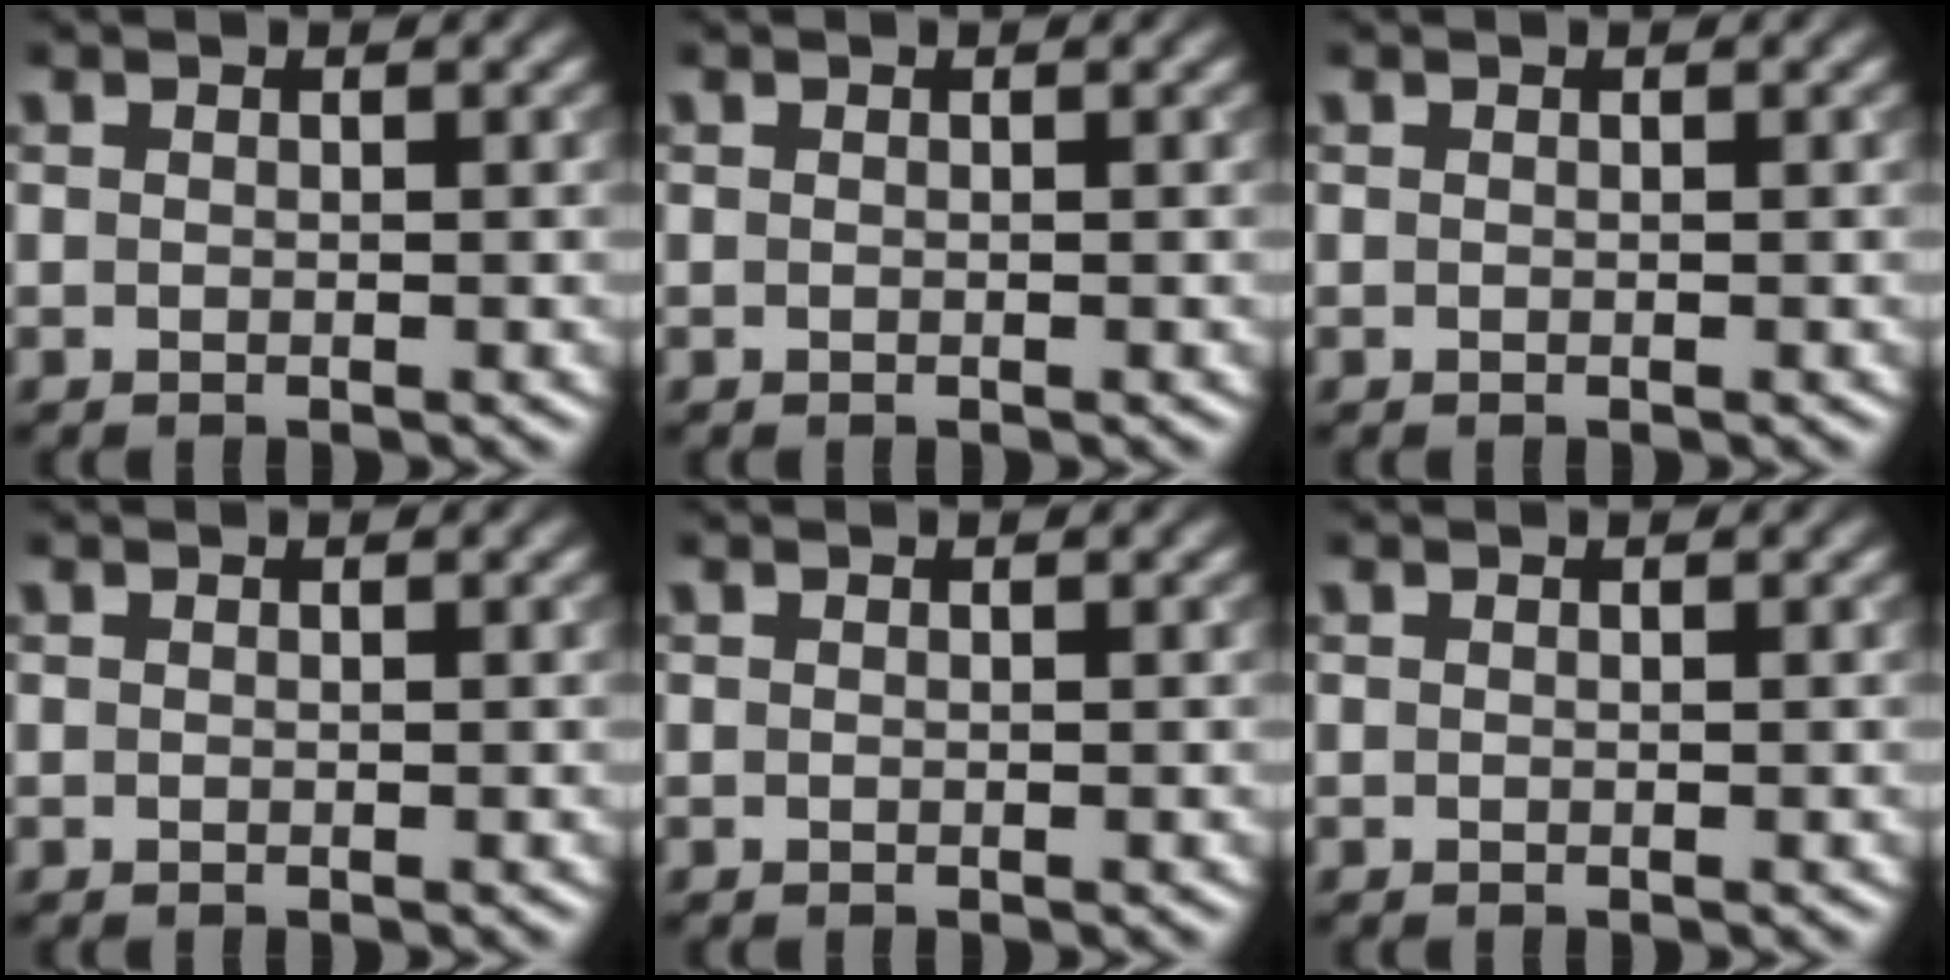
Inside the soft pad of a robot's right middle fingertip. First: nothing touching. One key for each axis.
{"total": 0.0}
{"total": 0.0}
{"total": 0.0}
{"total": 0.0}
{"total": 0.0}